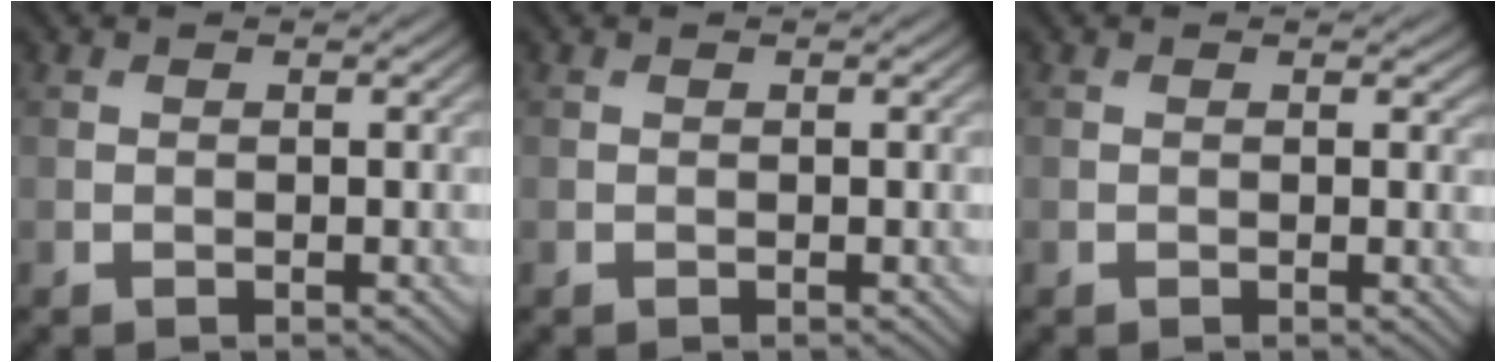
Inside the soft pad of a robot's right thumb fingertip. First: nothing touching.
{"total": 0.0}
{"total": 1.0, "force": [0.2, 0.5, 0.8], "torque": [-0.011, -0.003, 0.003]}